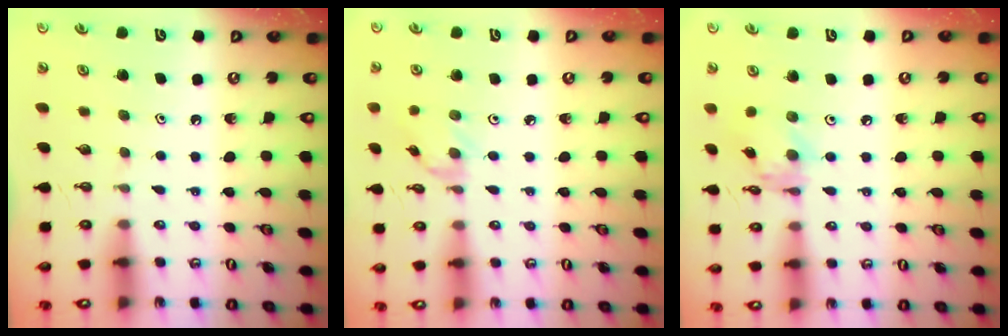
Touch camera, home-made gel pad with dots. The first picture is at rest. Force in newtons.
{"total": 0.9, "press": 0.8, "slide": 0.3}
{"total": 6.6, "press": 6.6, "slide": 0.4}